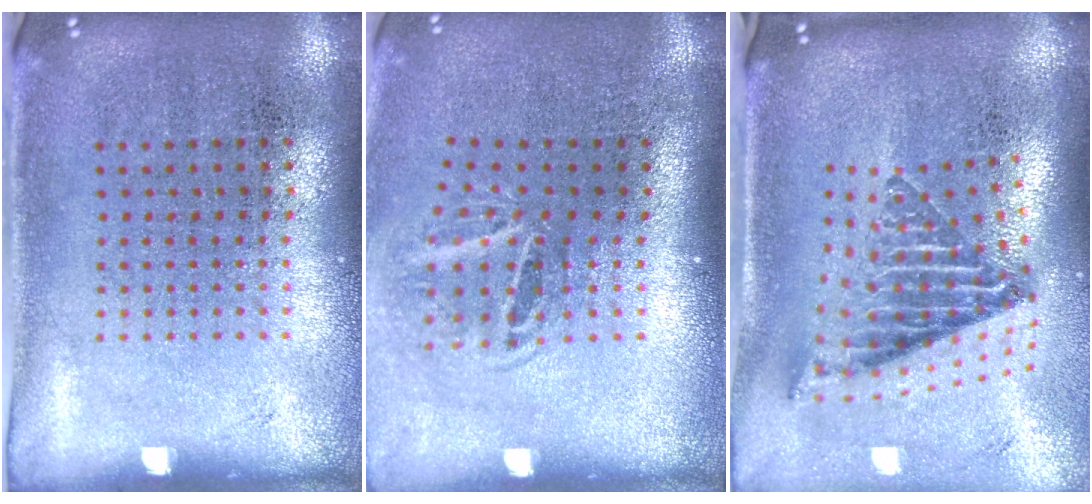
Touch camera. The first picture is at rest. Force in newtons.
{"total": 1.8, "press": 1.2, "slide": 1.4}
{"total": 2.6, "press": 1.6, "slide": 2.0}